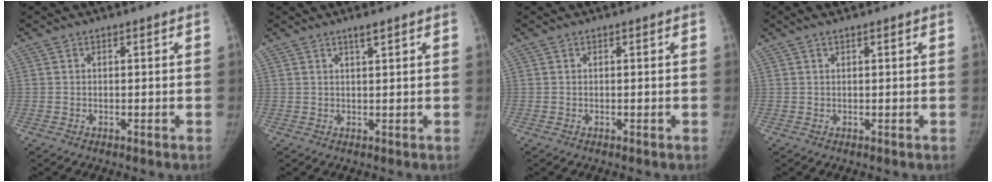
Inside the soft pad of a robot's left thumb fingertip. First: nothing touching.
{"total": 1.6, "force": [1.2, 0.1, 1.0], "torque": [-0.015, -0.007, 0.022]}
{"total": 0.0}
{"total": 1.3, "force": [1.0, 0.4, 0.8], "torque": [-0.011, 0.008, 0.016]}